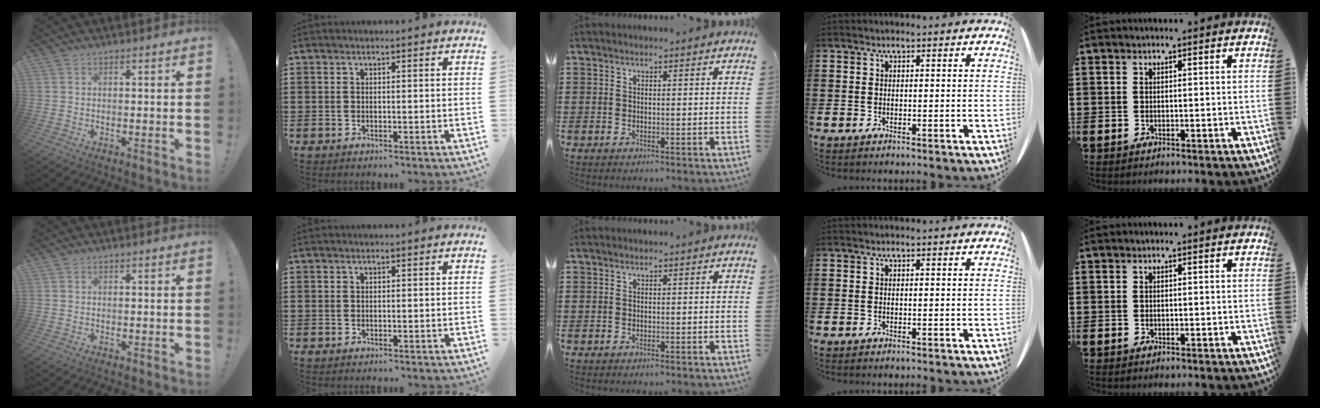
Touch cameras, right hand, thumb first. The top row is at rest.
{}